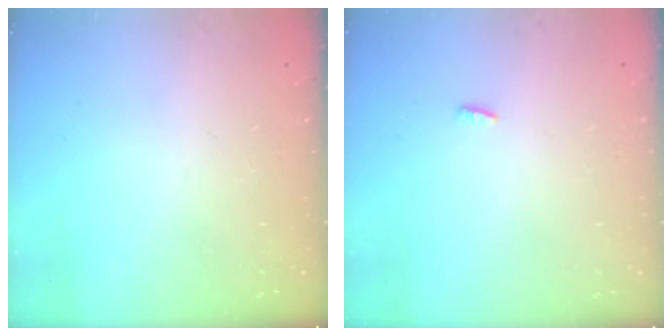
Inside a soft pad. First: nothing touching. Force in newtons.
{"total": 2.3, "press": 2.1, "slide": 0.8}